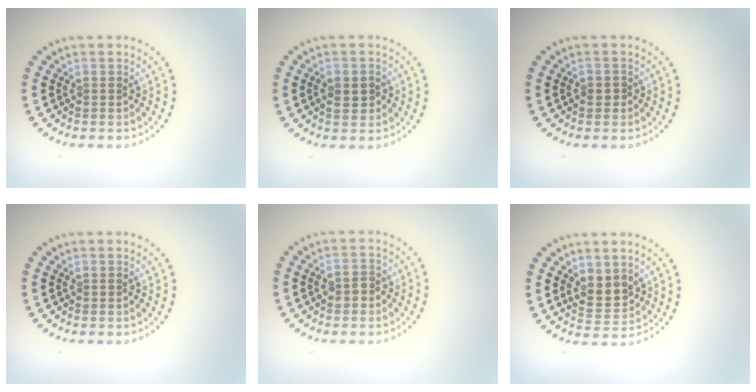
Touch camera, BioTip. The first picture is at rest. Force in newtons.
{"total": 2.2, "press": 2.2, "slide": 0.2}
{"total": 0.6, "press": 0.5, "slide": 0.3}
{"total": 0.0}
{"total": 1.6, "press": 1.6, "slide": 0.2}
{"total": 2.9, "press": 2.7, "slide": 1.1}